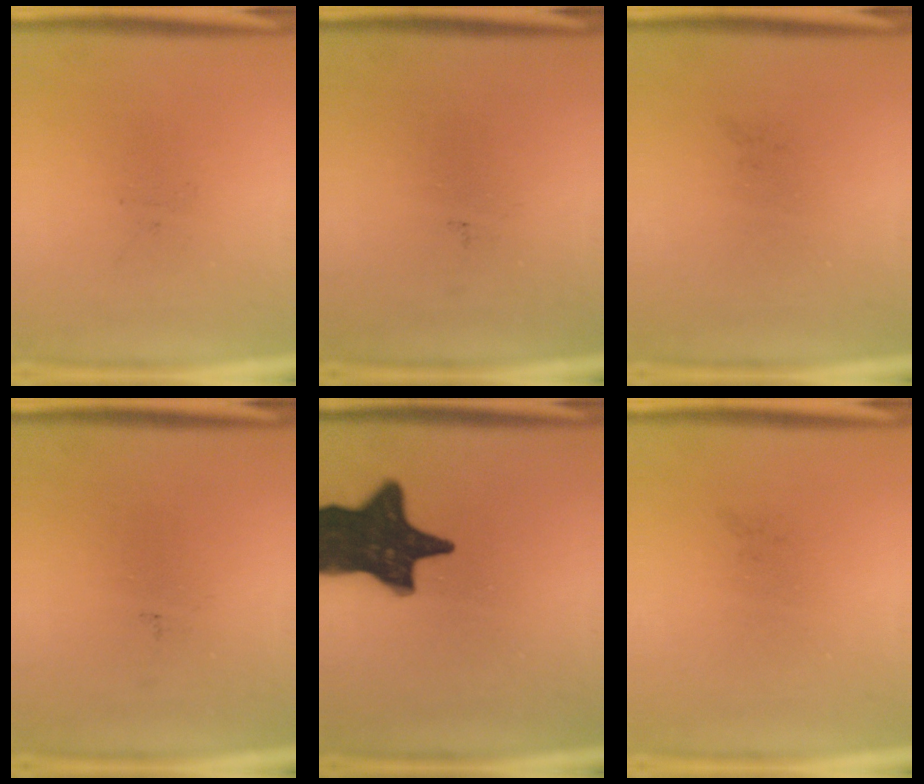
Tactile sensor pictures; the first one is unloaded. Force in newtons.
{"total": 0.0}
{"total": 0.0}
{"total": 0.0}
{"total": 18.7}
{"total": 0.0}